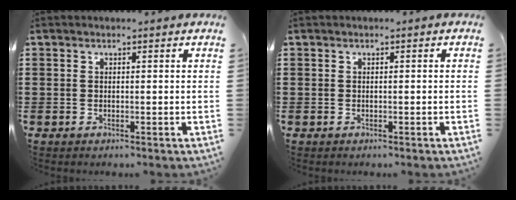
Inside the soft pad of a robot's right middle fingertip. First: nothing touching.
{"total": 0.0}